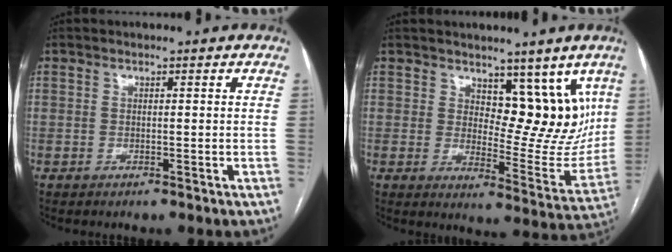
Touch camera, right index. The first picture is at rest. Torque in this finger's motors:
{"motor_torque": [0.16, 0.33, 0.08, 0.01]}